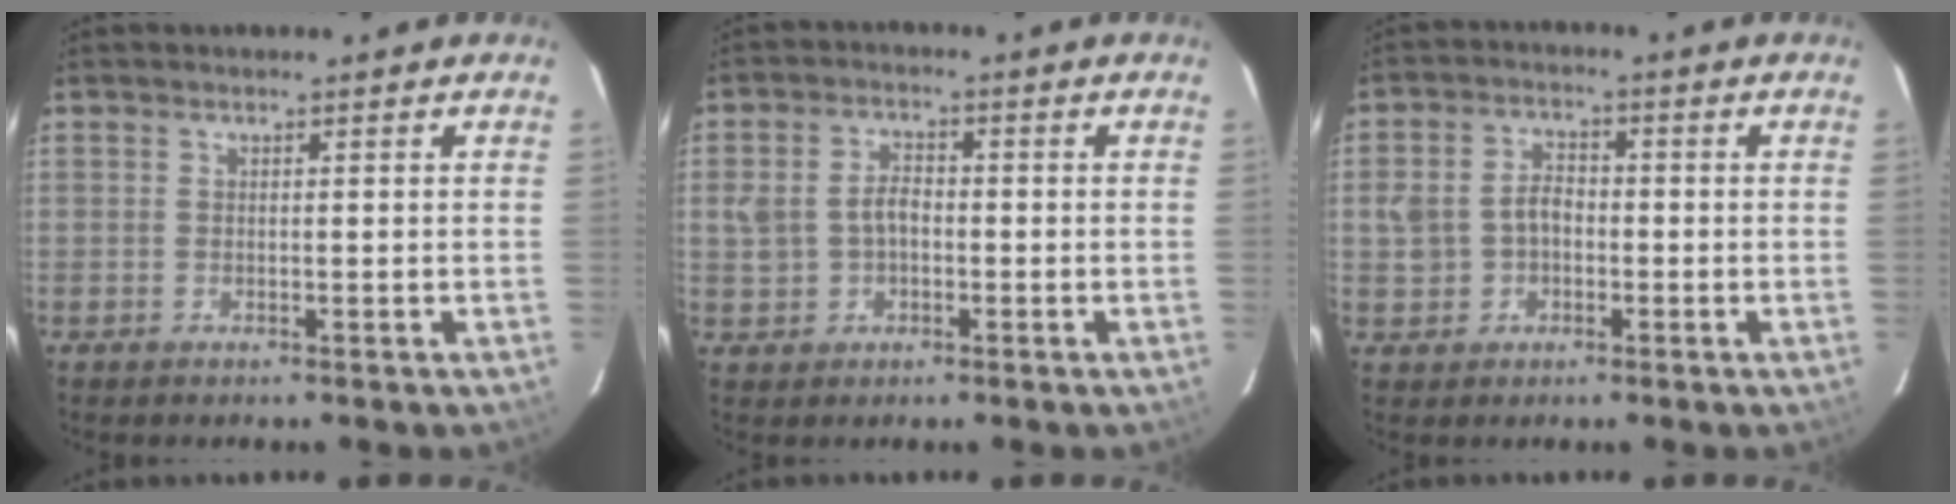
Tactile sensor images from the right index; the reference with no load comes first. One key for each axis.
{"total": 5.5, "fx": -0.5, "fy": 4.0, "fz": 3.7, "tx": -0.081, "ty": 0.012, "tz": -0.001}
{"total": 6.0, "fx": -0.7, "fy": 4.8, "fz": 3.5, "tx": -0.079, "ty": 0.016, "tz": -0.005}